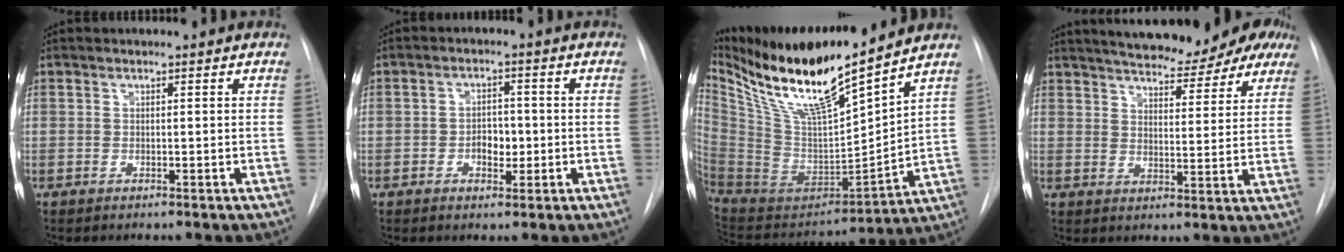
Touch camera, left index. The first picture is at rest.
{"total": 3.5, "force": [-0.8, 2.2, 2.6], "torque": [-0.035, 0.003, -0.011]}
{"total": 20.0, "force": [15.1, 2.0, 12.8], "torque": [-0.241, -0.019, 0.288]}
{"total": 21.0, "force": [17.9, 5.4, 9.5], "torque": [-0.146, 0.002, 0.218]}